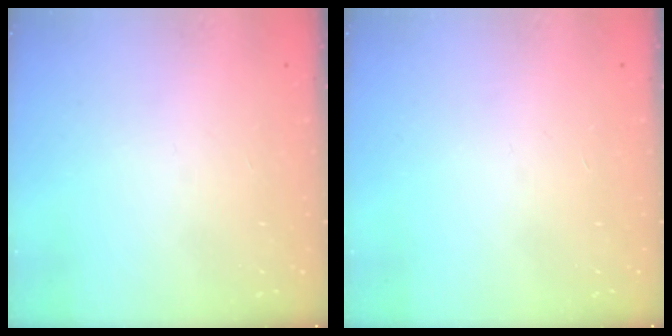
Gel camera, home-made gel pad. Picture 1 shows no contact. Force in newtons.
{"total": 0.0}